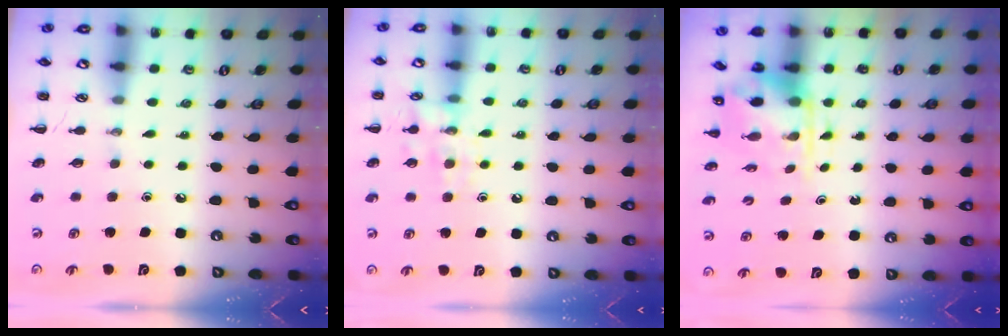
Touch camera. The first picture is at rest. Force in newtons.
{"total": 10.8, "press": 10.7, "slide": 0.6}
{"total": 3.9, "press": 3.9, "slide": 0.6}